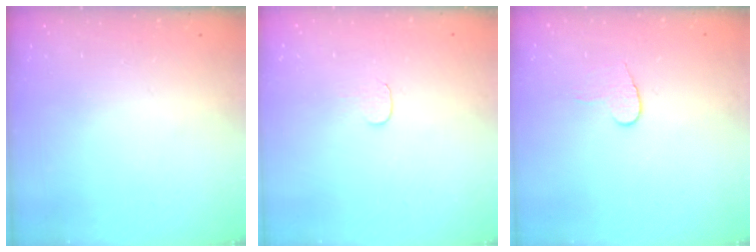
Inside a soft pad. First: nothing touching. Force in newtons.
{"total": 3.7, "press": 3.7, "slide": 0.4}
{"total": 6.0, "press": 6.0, "slide": 0.5}